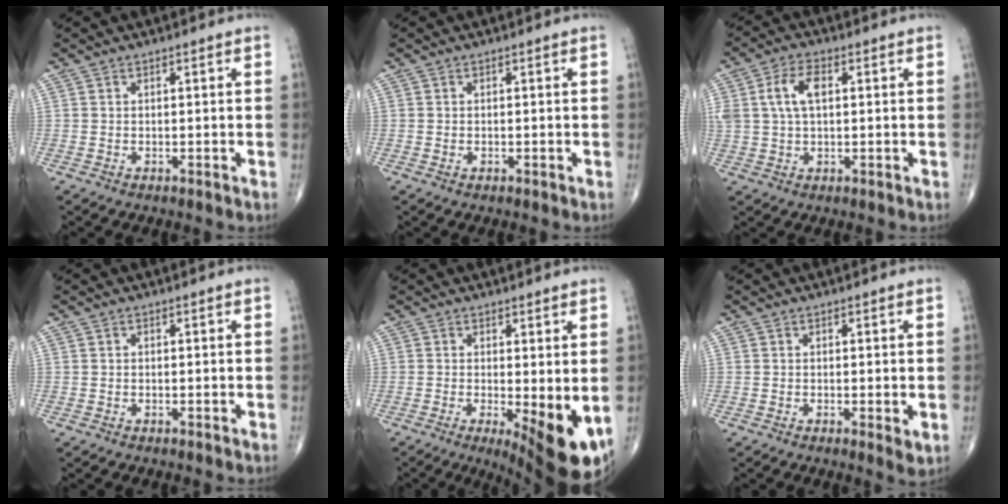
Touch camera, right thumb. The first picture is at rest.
{"total": 0.6, "force": [-0.2, 0.4, 0.4], "torque": [-0.008, 0.003, -0.003]}
{"total": 7.0, "force": [1.6, 3.8, 5.6], "torque": [-0.118, 0.012, 0.033]}
{"total": 0.0}
{"total": 10.8, "force": [-2.1, 3.3, 10.1], "torque": [-0.133, -0.024, -0.020]}
{"total": 2.2, "force": [-0.4, 0.4, 2.1], "torque": [-0.036, -0.010, -0.010]}